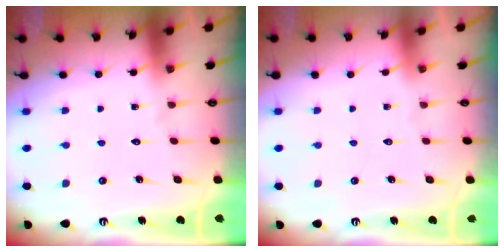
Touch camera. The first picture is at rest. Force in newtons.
{"total": 0.0}